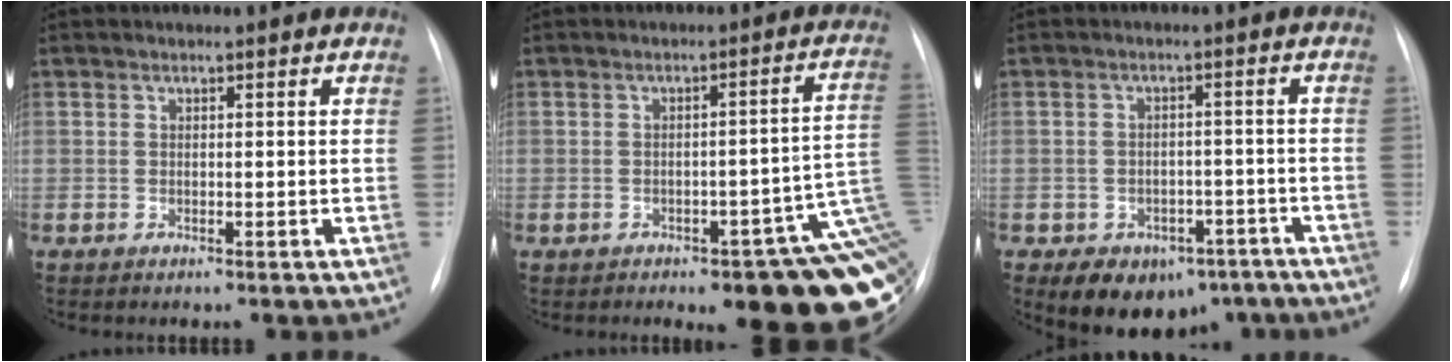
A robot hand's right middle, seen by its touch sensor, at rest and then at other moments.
{"total": 18.1, "force": [-6.7, 5.3, 16.0], "torque": [-0.100, 0.031, -0.071]}
{"total": 10.2, "force": [-6.7, 6.8, 3.7], "torque": [-0.042, 0.021, -0.087]}